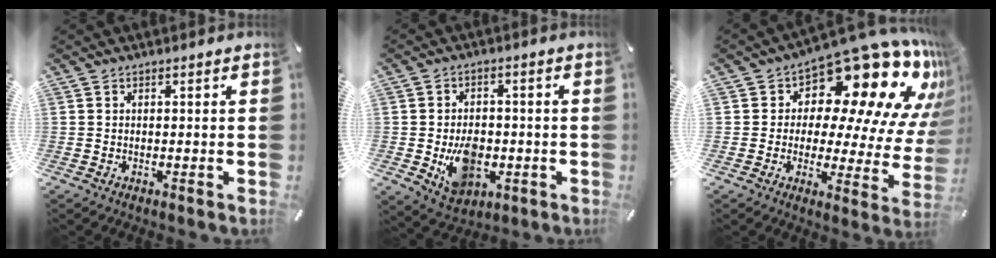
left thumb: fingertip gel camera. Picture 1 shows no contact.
{"total": 10.4, "force": [-2.1, 7.8, 6.5], "torque": [-0.099, 0.004, -0.032]}
{"total": 19.7, "force": [11.9, 8.6, 13.0], "torque": [-0.175, -0.110, 0.192]}